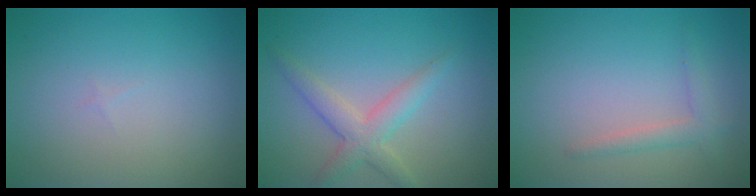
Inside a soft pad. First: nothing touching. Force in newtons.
{"total": 3.3, "press": 3.3, "slide": 0.1}
{"total": 1.6, "press": 1.6, "slide": 0.0}